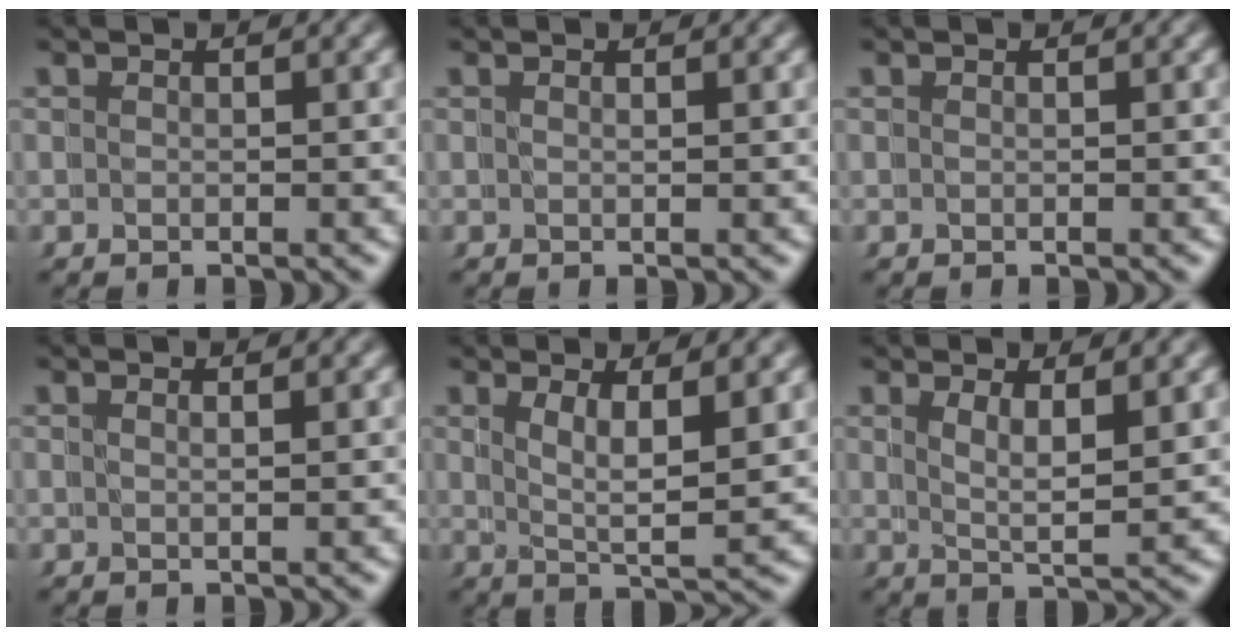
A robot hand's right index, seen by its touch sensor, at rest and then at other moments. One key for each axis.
{"total": 1.5, "fx": 0.0, "fy": -1.2, "fz": -1.0, "tx": 0.009, "ty": -0.005, "tz": 0.006}
{"total": 0.0}
{"total": 2.2, "fx": -0.2, "fy": -2.0, "fz": -0.9, "tx": 0.010, "ty": -0.009, "tz": 0.009}
{"total": 3.0, "fx": 1.2, "fy": -2.1, "fz": 1.8, "tx": -0.028, "ty": -0.012, "tz": 0.032}
{"total": 2.7, "fx": 1.1, "fy": -2.3, "fz": 1.0, "tx": -0.014, "ty": -0.007, "tz": 0.028}